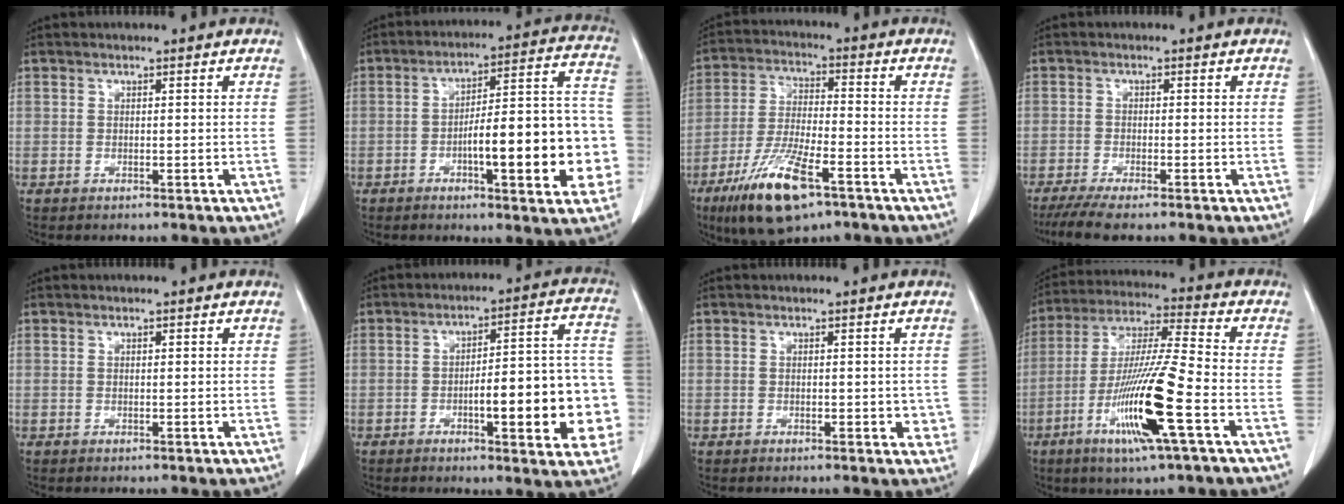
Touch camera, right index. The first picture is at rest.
{"total": 18.9, "force": [-4.8, 3.7, 17.9], "torque": [-0.192, 0.039, -0.057]}
{"total": 13.2, "force": [-7.7, 3.2, 10.3], "torque": [-0.207, -0.023, -0.131]}
{"total": 5.8, "force": [-4.6, 0.5, 3.5], "torque": [-0.059, -0.013, -0.075]}
{"total": 0.6, "force": [0.3, 0.2, 0.5], "torque": [-0.010, 0.000, 0.004]}
{"total": 16.9, "force": [-4.2, 3.6, 15.9], "torque": [-0.155, 0.037, -0.044]}
{"total": 2.1, "force": [-0.2, 1.3, 1.6], "torque": [-0.008, 0.003, -0.001]}
{"total": 15.4, "force": [-5.7, -0.2, 14.3], "torque": [-0.288, -0.018, -0.109]}